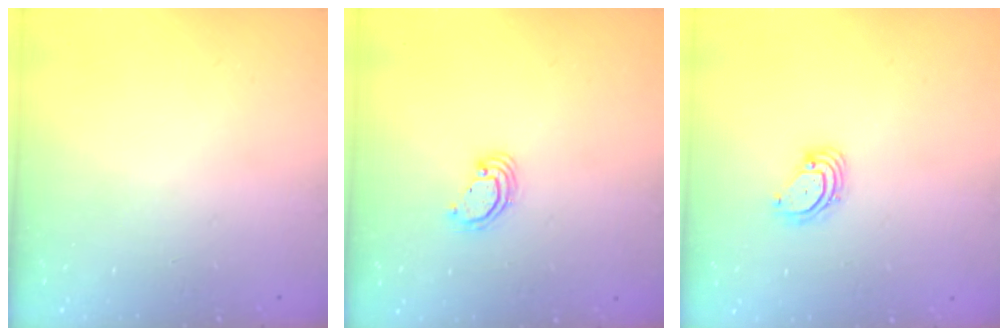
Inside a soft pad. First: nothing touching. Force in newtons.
{"total": 3.6, "press": 3.6, "slide": 0.3}
{"total": 3.4, "press": 3.4, "slide": 0.3}